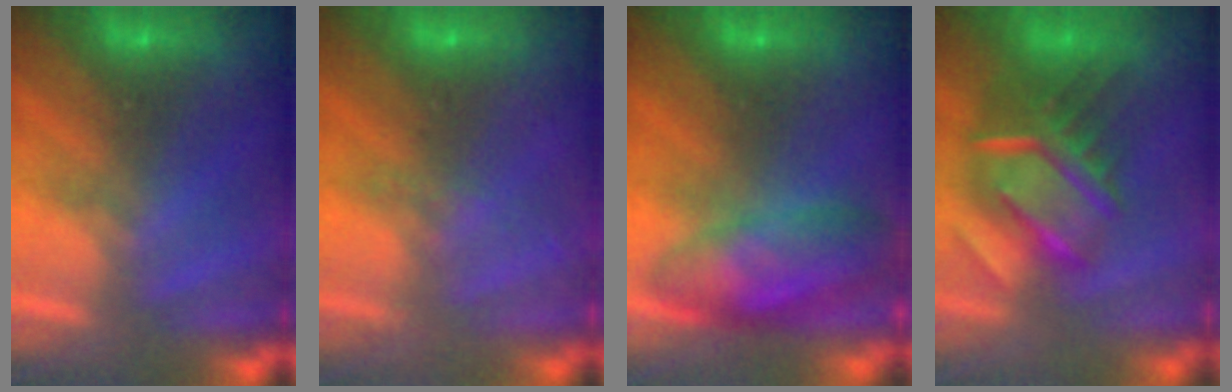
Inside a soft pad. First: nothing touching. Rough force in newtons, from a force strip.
{"total": 1.9}
{"total": 7.7}
{"total": 7.4}